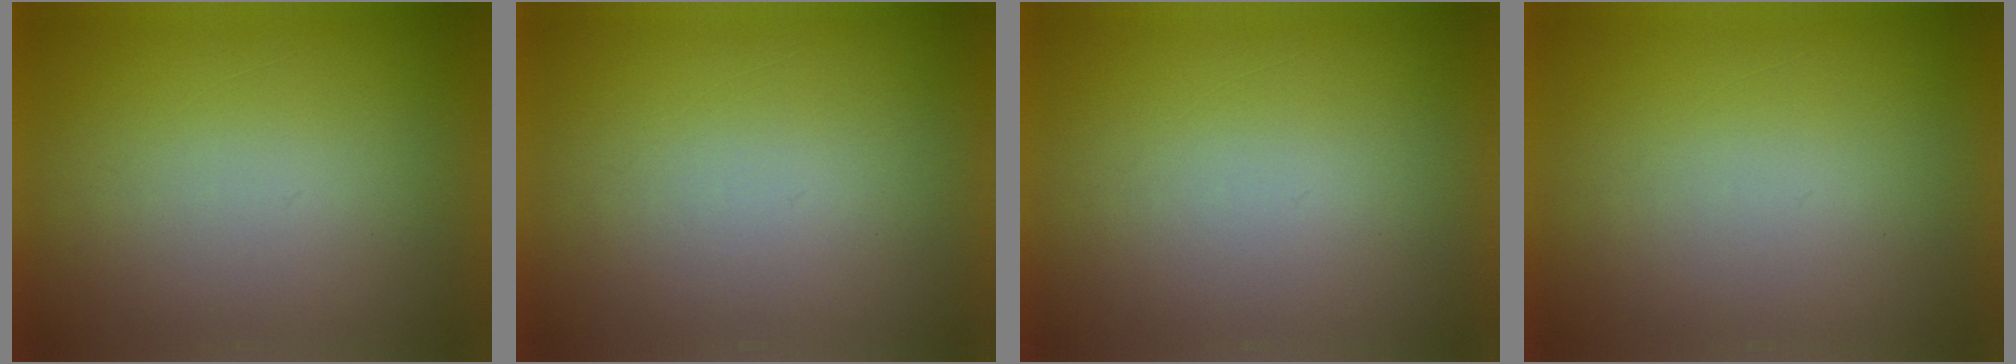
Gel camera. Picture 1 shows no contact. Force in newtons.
{"total": 1.1}
{"total": 1.1}
{"total": 0.0}